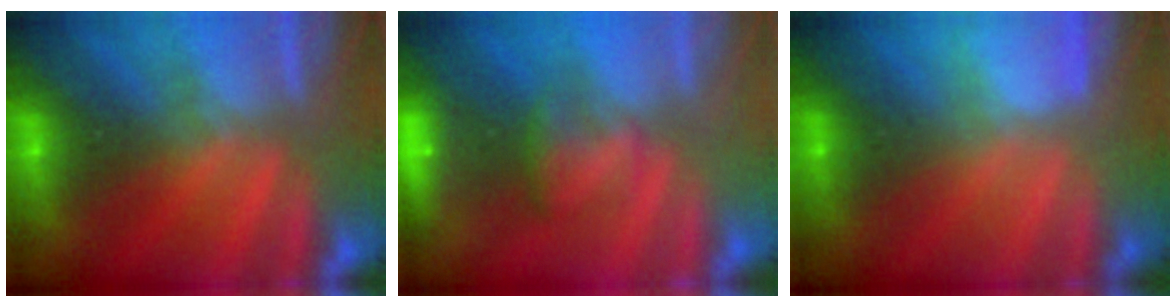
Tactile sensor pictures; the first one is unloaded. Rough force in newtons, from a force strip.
{"total": 6.9}
{"total": 2.9}